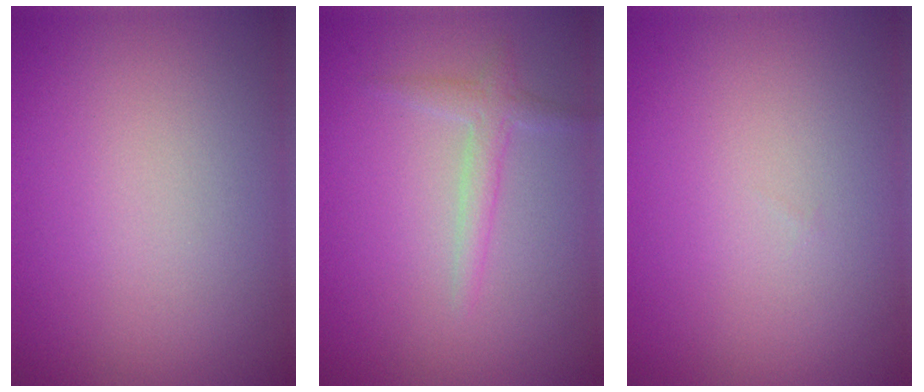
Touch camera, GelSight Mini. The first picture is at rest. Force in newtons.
{"total": 1.6, "press": 1.6, "slide": 0.1}
{"total": 0.0}